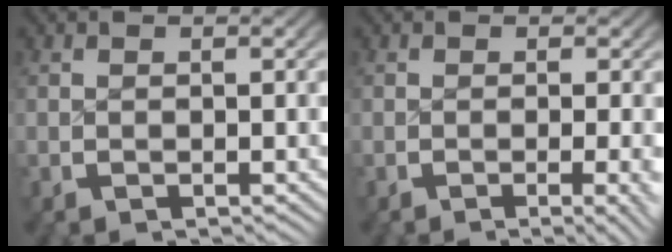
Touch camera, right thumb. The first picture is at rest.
{"total": 3.3, "force": [-1.1, 0.7, 3.0], "torque": [-0.040, -0.004, -0.017]}